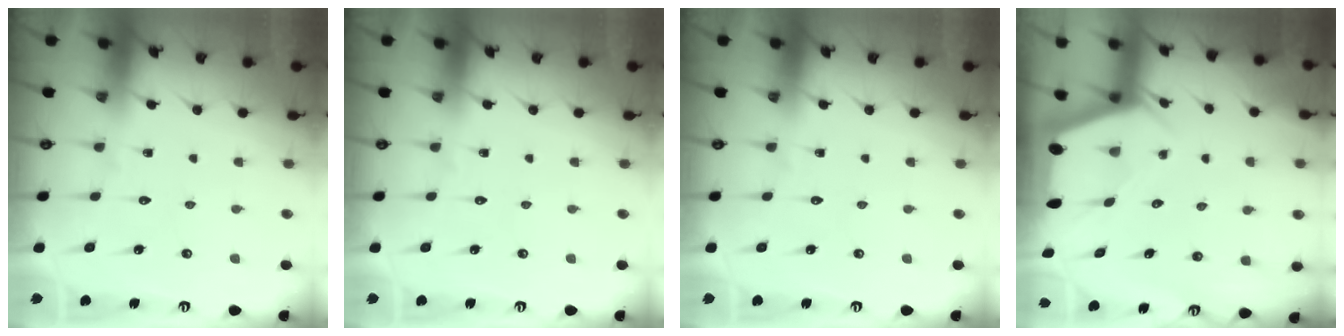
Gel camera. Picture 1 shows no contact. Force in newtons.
{"total": 0.0}
{"total": 0.0}
{"total": 2.1, "press": 2.1, "slide": 0.3}